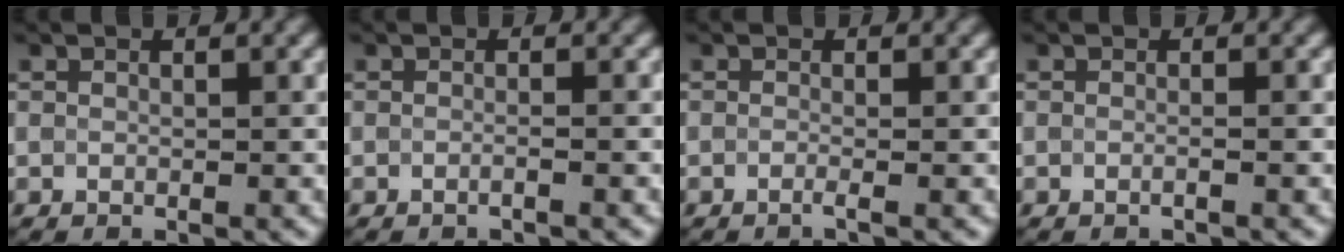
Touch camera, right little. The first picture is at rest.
{"total": 0.9, "force": [-0.6, 0.3, 0.5], "torque": [0.010, -0.010, -0.023]}
{"total": 0.9, "force": [-0.9, 0.0, 0.3], "torque": [-0.002, -0.009, -0.017]}
{"total": 1.0, "force": [-0.3, 0.6, 0.7], "torque": [0.009, -0.006, -0.024]}